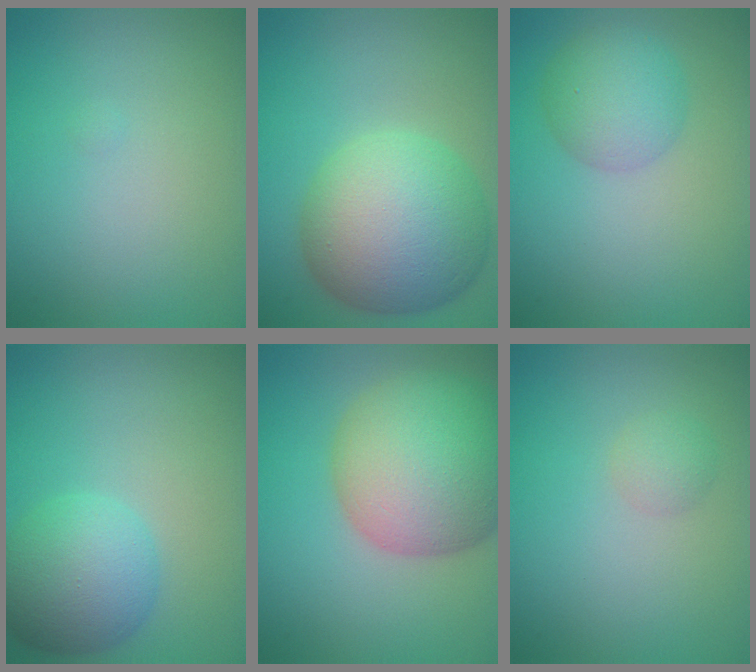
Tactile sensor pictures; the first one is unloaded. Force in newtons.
{"total": 10.4, "press": 10.4, "slide": 0.5}
{"total": 3.8, "press": 3.8, "slide": 0.2}
{"total": 5.6, "press": 5.6, "slide": 0.2}
{"total": 11.4, "press": 11.4, "slide": 0.6}
{"total": 1.3, "press": 1.3, "slide": 0.0}